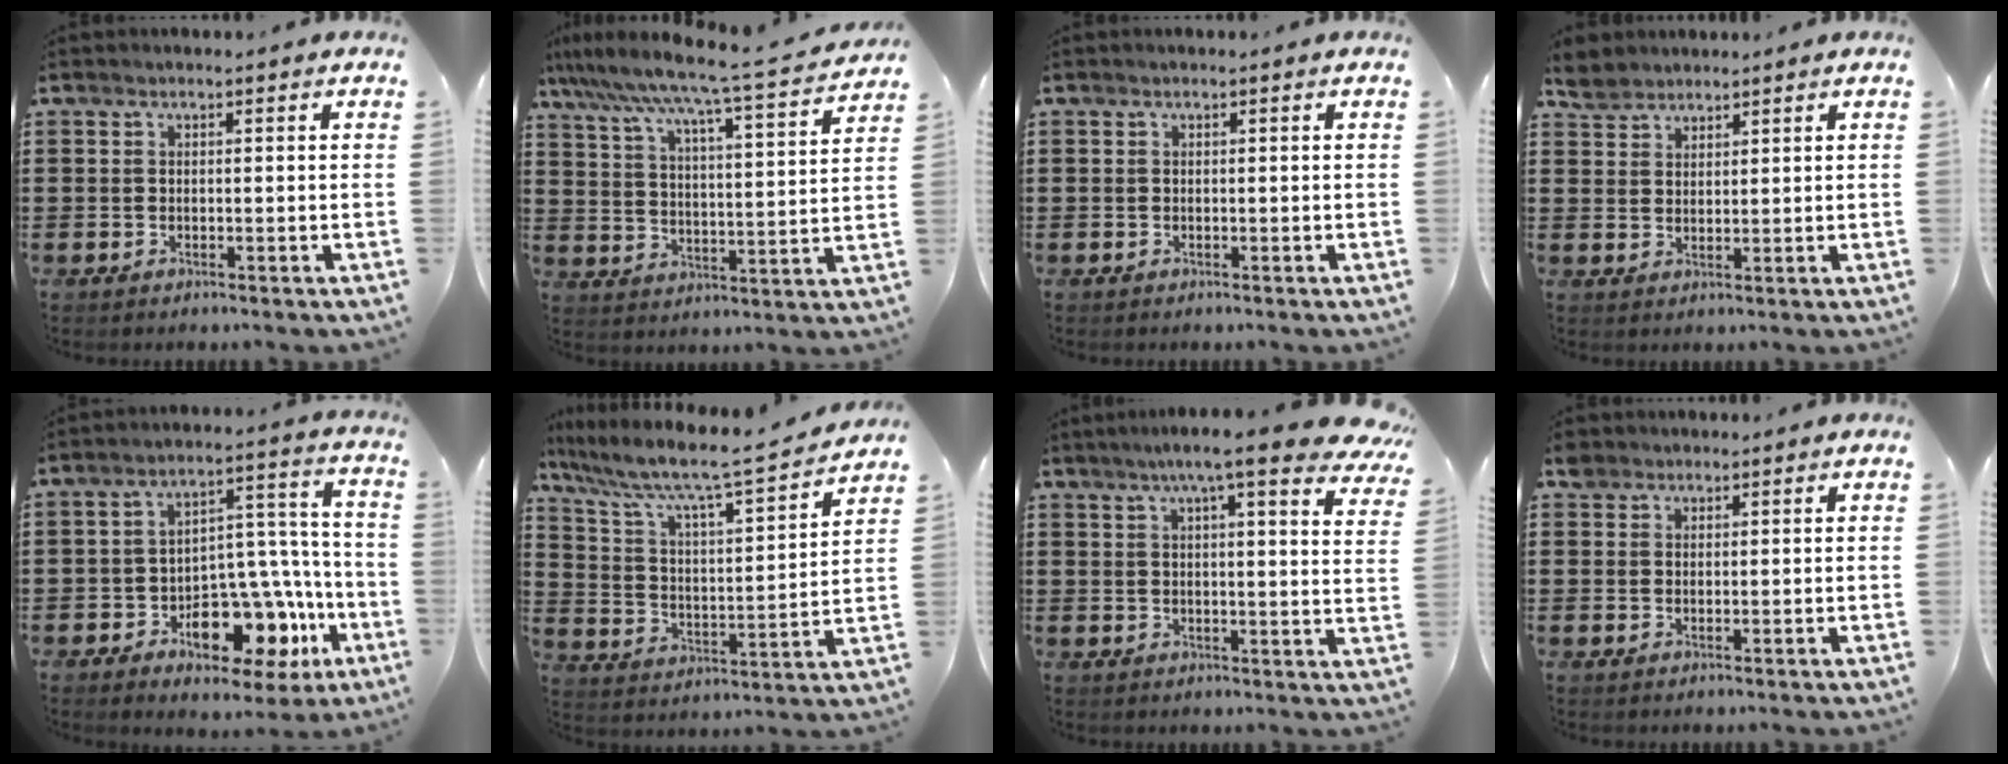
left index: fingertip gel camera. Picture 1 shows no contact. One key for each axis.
{"total": 6.2, "fx": 5.5, "fy": -0.7, "fz": 2.9, "tx": -0.083, "ty": -0.053, "tz": 0.082}
{"total": 0.0}
{"total": 3.4, "fx": 3.0, "fy": 1.6, "fz": 0.2, "tx": -0.016, "ty": 0.004, "tz": 0.058}
{"total": 11.1, "fx": -6.3, "fy": 6.1, "fz": 6.9, "tx": -0.105, "ty": 0.018, "tz": -0.105}
{"total": 7.5, "fx": 6.4, "fy": 0.5, "fz": 3.9, "tx": -0.107, "ty": -0.053, "tz": 0.100}
{"total": 8.8, "fx": 6.9, "fy": 0.2, "fz": 5.5, "tx": -0.101, "ty": -0.023, "tz": 0.114}
{"total": 2.1, "fx": 1.6, "fy": 1.3, "fz": 0.3, "tx": -0.012, "ty": 0.006, "tz": 0.031}